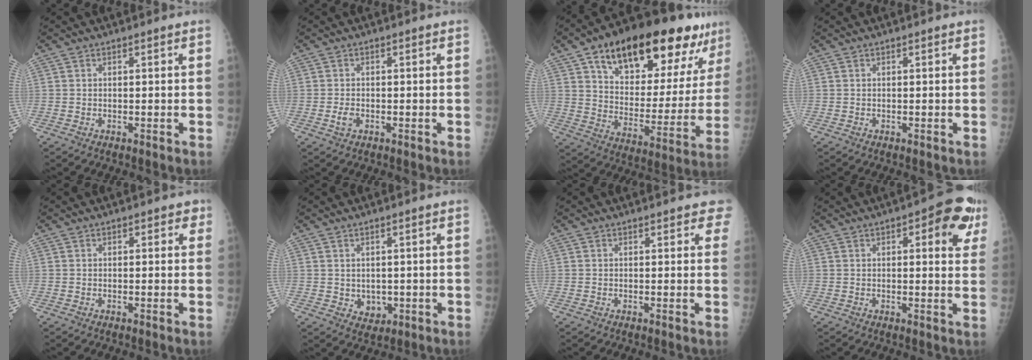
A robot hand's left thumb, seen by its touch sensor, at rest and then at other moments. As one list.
[{"total": 1.9, "force": [-0.7, 1.2, 1.3], "torque": [-0.024, 0.002, -0.013]}, {"total": 28.8, "force": [16.7, 12.6, 19.8], "torque": [-0.260, -0.021, 0.257]}, {"total": 0.0}, {"total": 2.1, "force": [0.9, 1.3, 1.3], "torque": [0.003, 0.002, 0.006]}, {"total": 3.4, "force": [-0.1, 2.8, 1.9], "torque": [-0.014, -0.004, 0.010]}, {"total": 3.0, "force": [2.2, 1.3, 1.5], "torque": [0.012, 0.000, 0.018]}, {"total": 9.6, "force": [4.1, 3.7, 7.8], "torque": [-0.059, -0.007, 0.039]}]